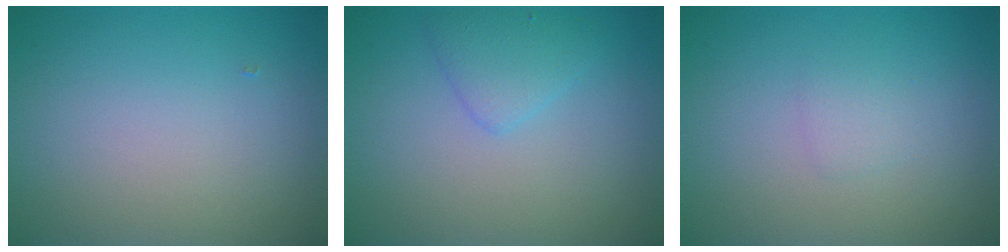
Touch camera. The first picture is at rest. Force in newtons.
{"total": 2.0, "press": 2.0, "slide": 0.1}
{"total": 0.9, "press": 0.9, "slide": 0.0}